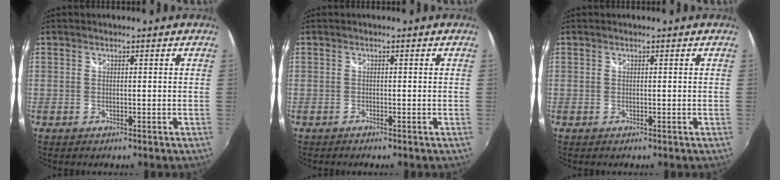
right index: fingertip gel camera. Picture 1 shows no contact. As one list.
[{"total": 0.6, "force": [-0.5, 0.1, 0.2], "torque": [-0.005, -0.003, -0.011]}, {"total": 0.0}]